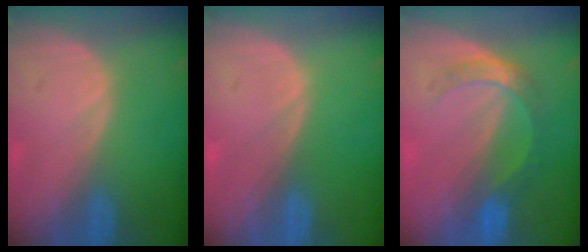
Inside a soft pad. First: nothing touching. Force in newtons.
{"total": 0.0}
{"total": 5.4, "press": 4.8, "slide": 2.4}